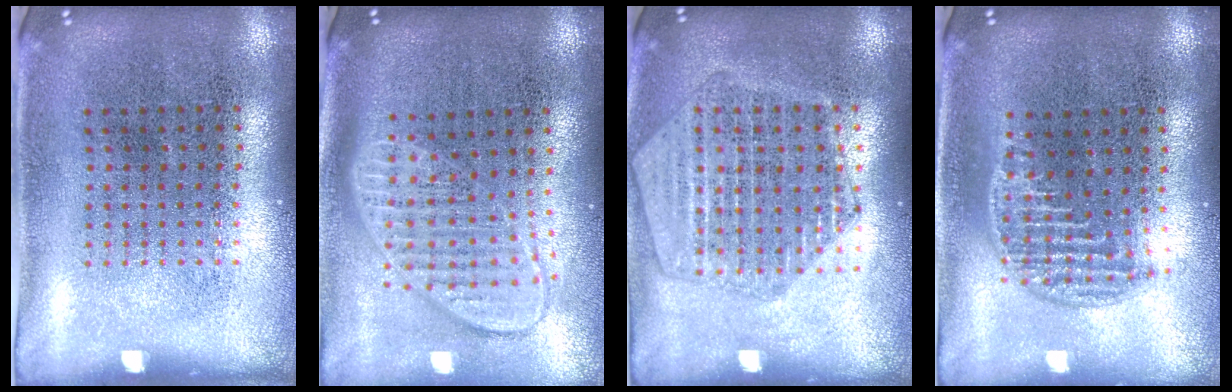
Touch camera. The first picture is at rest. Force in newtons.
{"total": 1.8, "press": 1.5, "slide": 1.0}
{"total": 1.9, "press": 1.8, "slide": 0.6}
{"total": 1.3, "press": 1.1, "slide": 0.6}